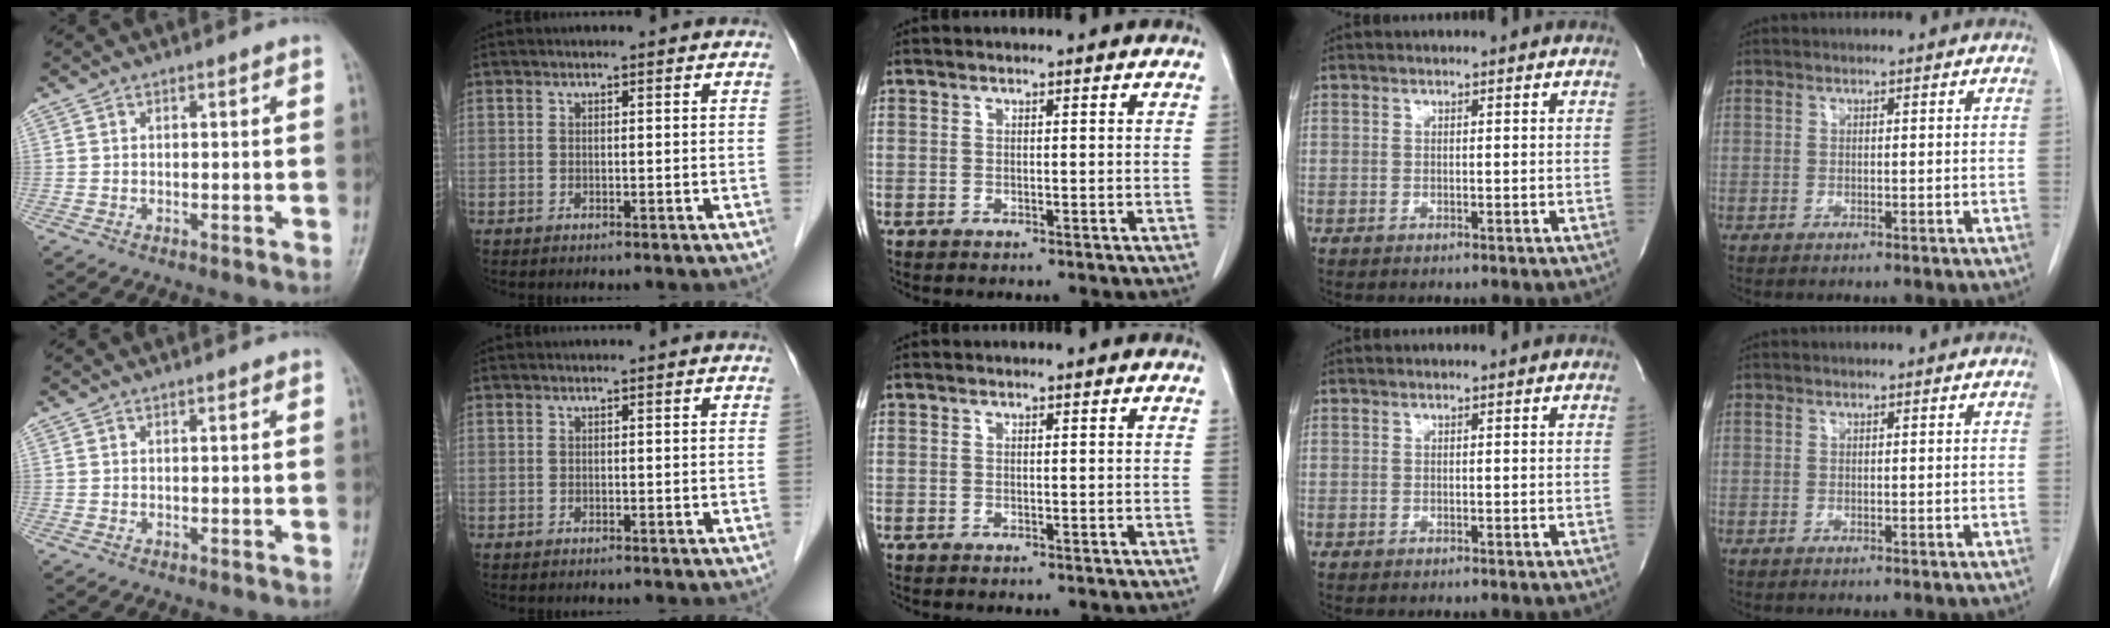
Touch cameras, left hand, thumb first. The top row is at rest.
{}